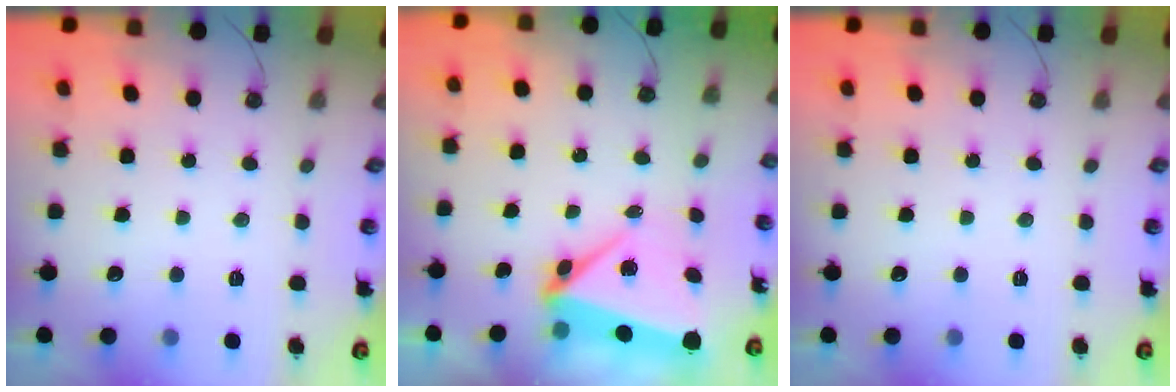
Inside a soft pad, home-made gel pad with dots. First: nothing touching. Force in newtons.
{"total": 6.8, "press": 6.5, "slide": 2.2}
{"total": 0.0}